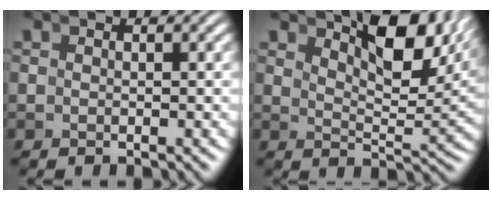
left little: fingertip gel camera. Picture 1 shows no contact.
{"total": 7.4, "force": [4.7, 1.5, 5.5], "torque": [-0.061, 0.006, 0.069]}